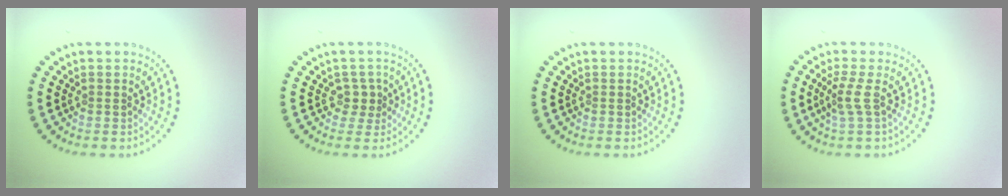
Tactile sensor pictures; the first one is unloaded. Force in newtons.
{"total": 1.7, "press": 1.2, "slide": 1.2}
{"total": 0.0}
{"total": 1.8, "press": 1.3, "slide": 1.2}